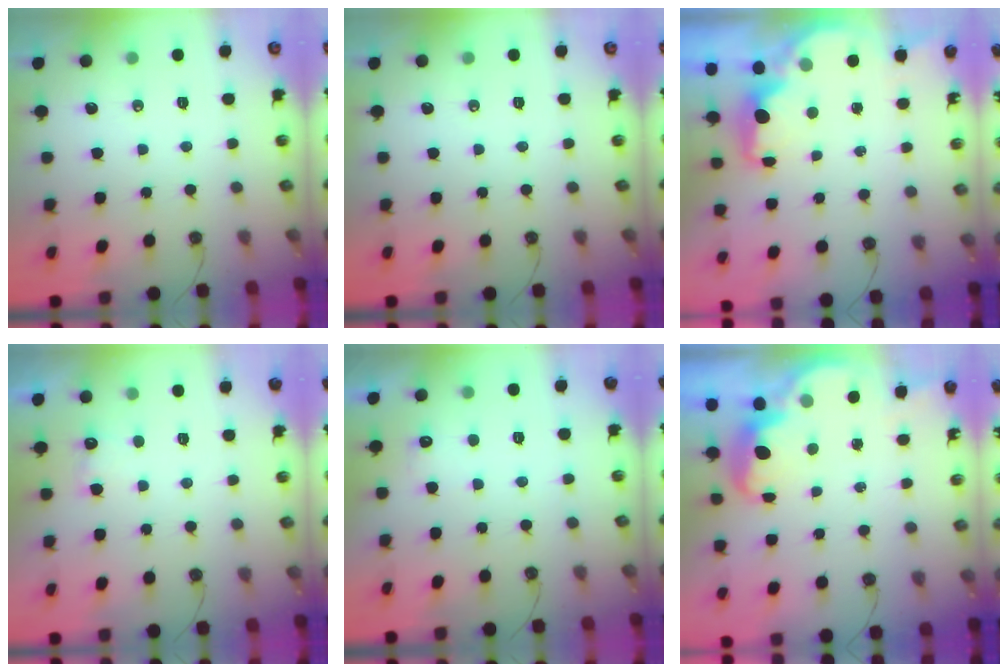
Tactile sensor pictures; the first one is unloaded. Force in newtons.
{"total": 0.0}
{"total": 2.1, "press": 2.0, "slide": 0.5}
{"total": 4.3, "press": 4.1, "slide": 1.2}
{"total": 6.2, "press": 6.1, "slide": 1.3}
{"total": 2.7, "press": 2.6, "slide": 0.7}